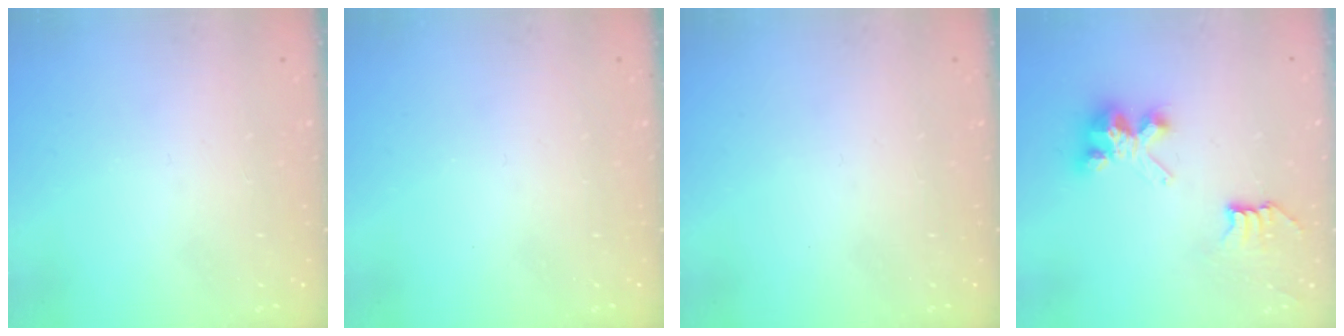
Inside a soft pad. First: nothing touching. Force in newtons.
{"total": 0.0}
{"total": 0.0}
{"total": 6.6, "press": 6.6, "slide": 0.1}